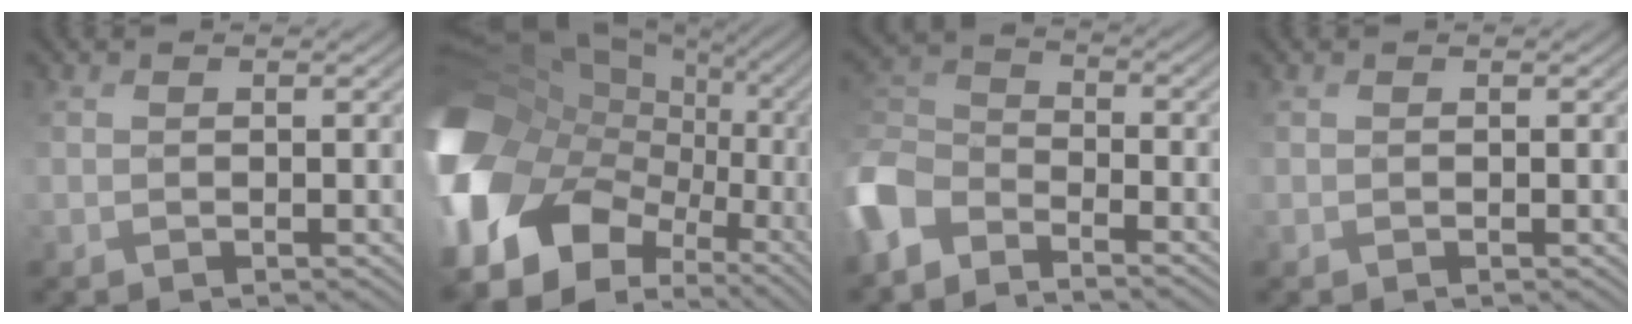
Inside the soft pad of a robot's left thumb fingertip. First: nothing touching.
{"total": 20.9, "force": [-2.2, 16.0, 13.2], "torque": [-0.325, -0.026, -0.024]}
{"total": 7.9, "force": [-5.3, 4.3, 4.1], "torque": [-0.108, -0.003, -0.132]}
{"total": 0.0}